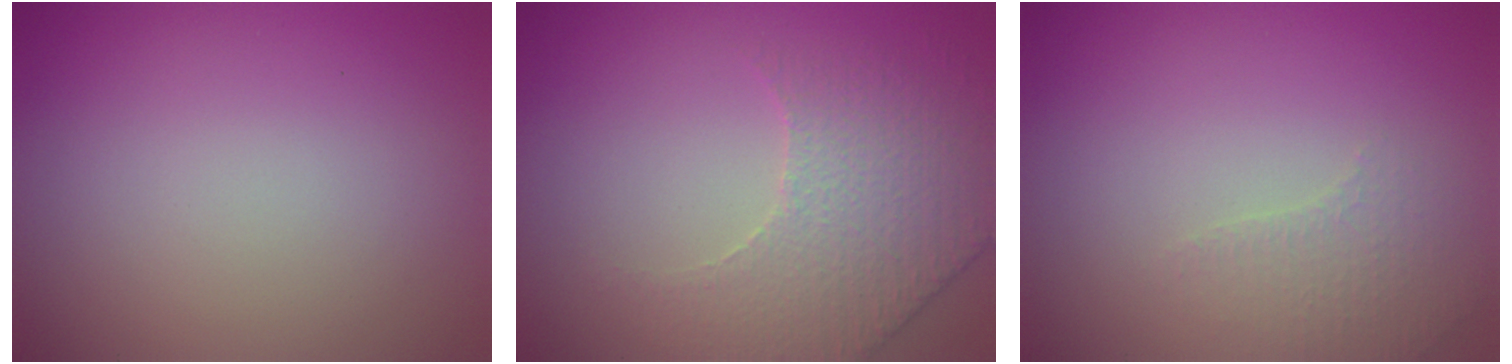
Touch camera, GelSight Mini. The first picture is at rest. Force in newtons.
{"total": 3.1, "press": 3.0, "slide": 1.0}
{"total": 2.0, "press": 1.9, "slide": 0.5}